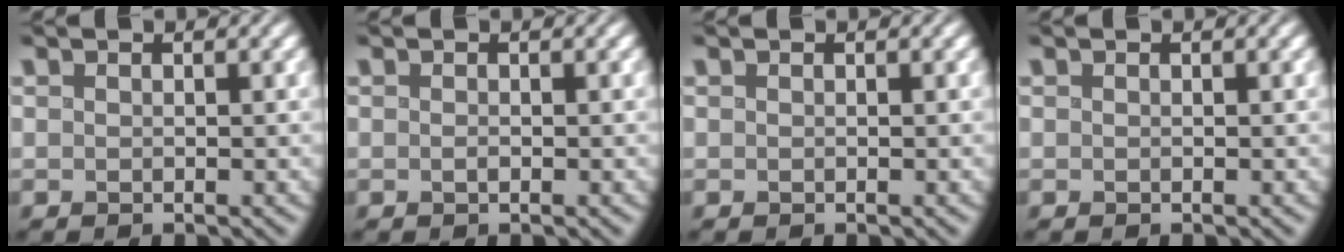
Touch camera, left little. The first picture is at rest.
{"total": 0.0}
{"total": 0.0}
{"total": 0.0}